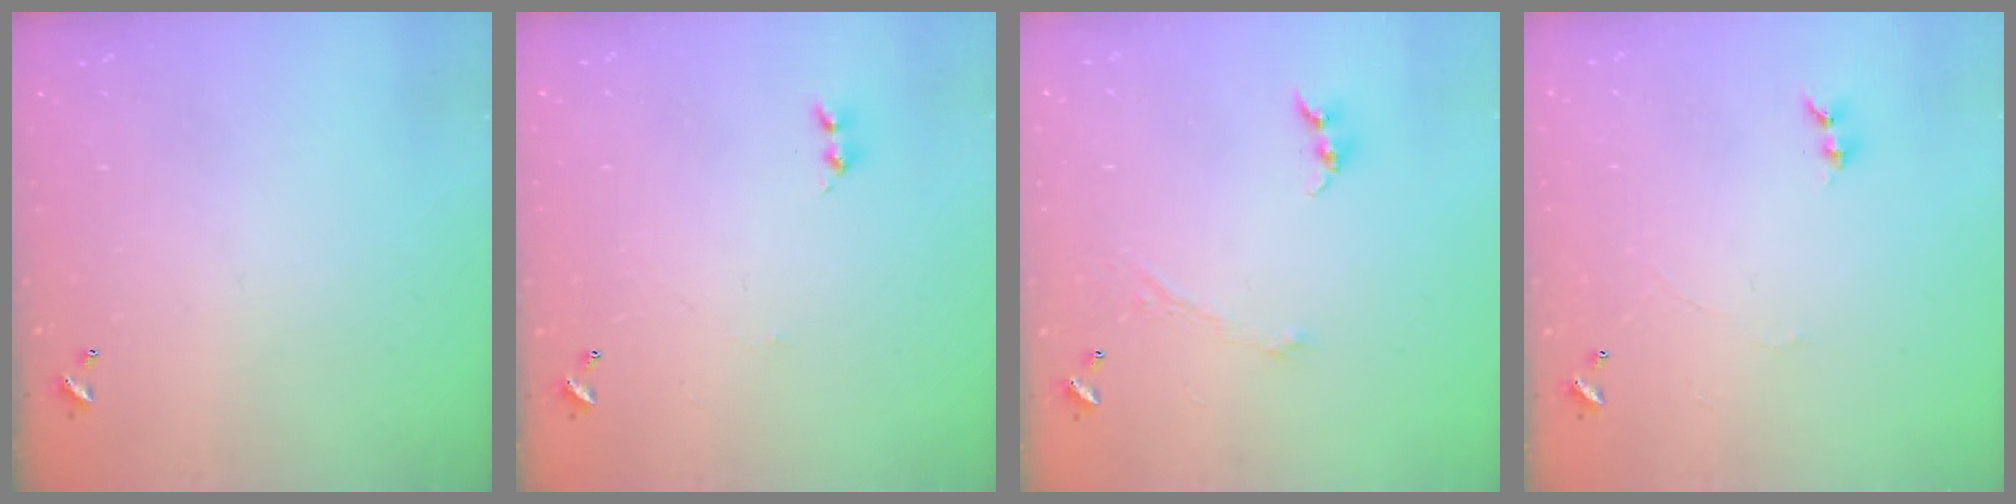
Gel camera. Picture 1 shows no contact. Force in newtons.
{"total": 0.0}
{"total": 1.1, "press": 1.0, "slide": 0.6}
{"total": 0.0}